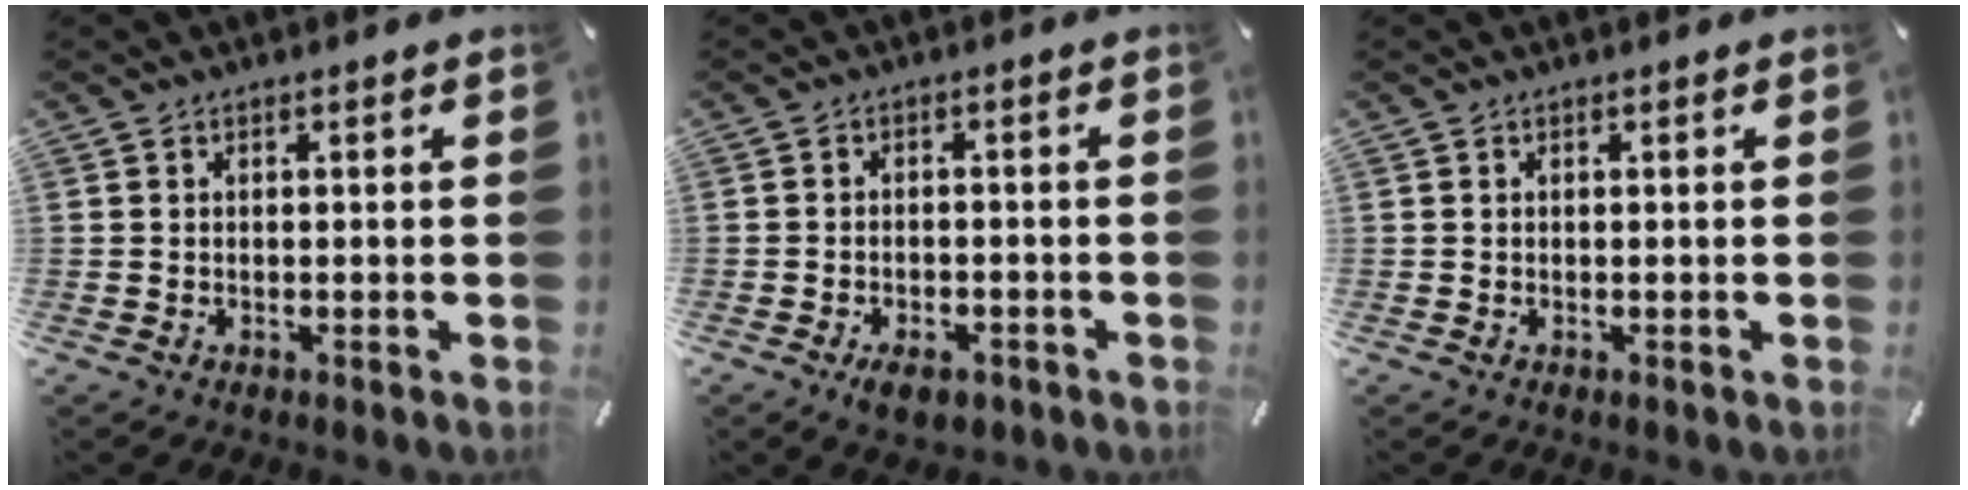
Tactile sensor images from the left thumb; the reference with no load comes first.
{"total": 4.3, "force": [-2.7, 2.3, 2.4], "torque": [-0.041, 0.014, -0.048]}
{"total": 0.0}